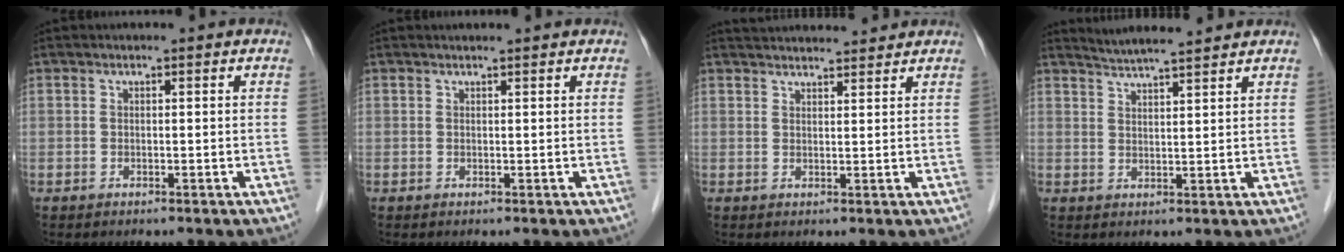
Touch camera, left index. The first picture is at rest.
{"total": 2.2, "force": [2.1, 0.1, 0.7], "torque": [-0.010, 0.015, 0.027]}
{"total": 9.3, "force": [8.9, 1.1, 2.3], "torque": [-0.033, 0.027, 0.122]}
{"total": 6.8, "force": [6.4, -0.2, 2.3], "torque": [-0.048, 0.017, 0.102]}